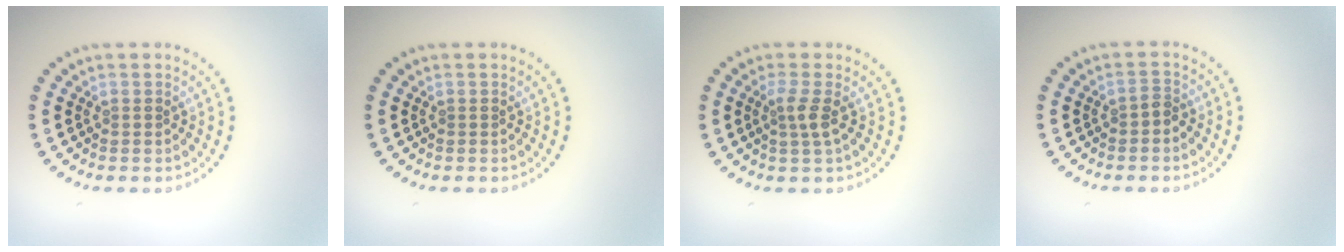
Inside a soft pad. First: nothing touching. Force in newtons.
{"total": 0.0}
{"total": 1.8, "press": 1.3, "slide": 1.3}
{"total": 1.0, "press": 0.8, "slide": 0.6}